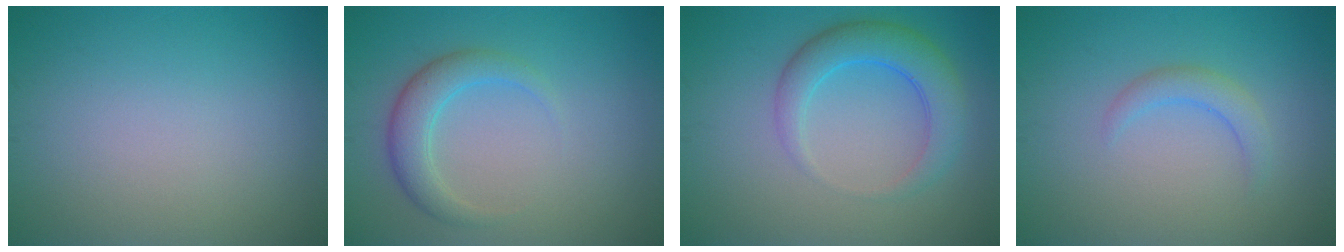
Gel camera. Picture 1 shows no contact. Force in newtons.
{"total": 3.1, "press": 3.1, "slide": 0.1}
{"total": 4.4, "press": 4.3, "slide": 0.3}
{"total": 1.9, "press": 1.9, "slide": 0.3}